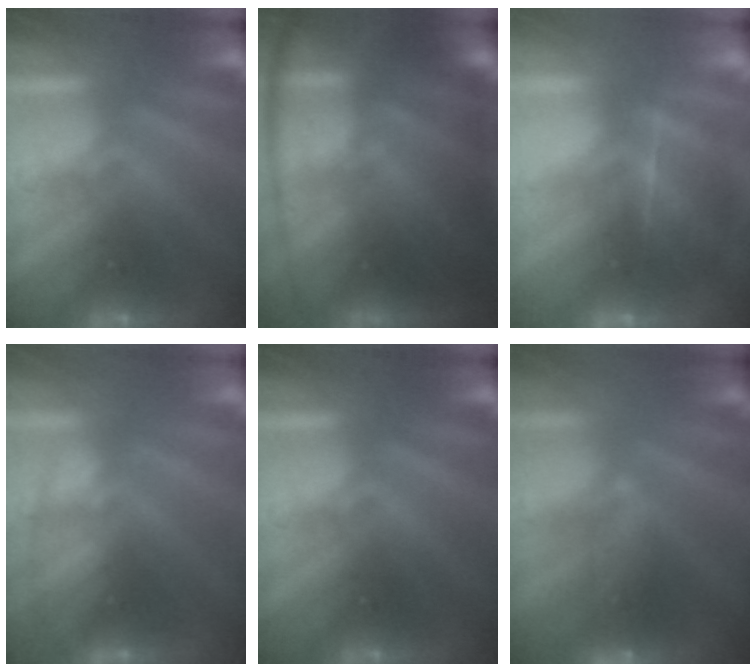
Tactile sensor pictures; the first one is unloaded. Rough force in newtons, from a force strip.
{"total": 8.1}
{"total": 4.7}
{"total": 1.6}
{"total": 0.0}
{"total": 5.5}